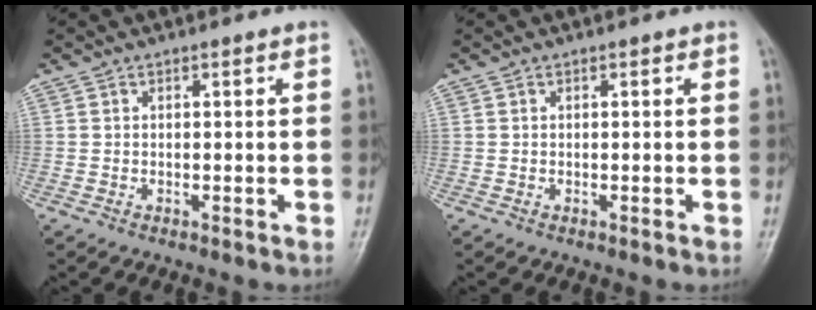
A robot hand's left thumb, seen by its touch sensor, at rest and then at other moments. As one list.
[{"total": 0.0}]